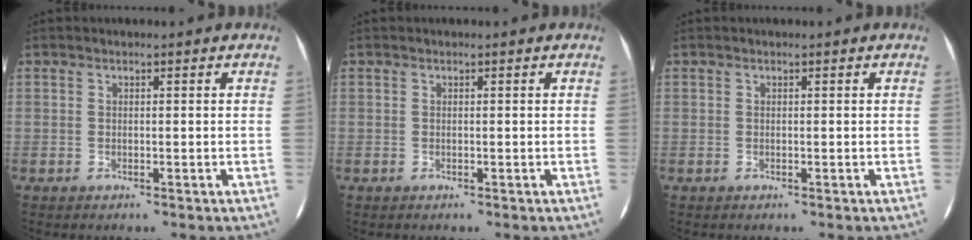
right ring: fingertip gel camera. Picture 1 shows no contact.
{"total": 0.0}
{"total": 0.0}